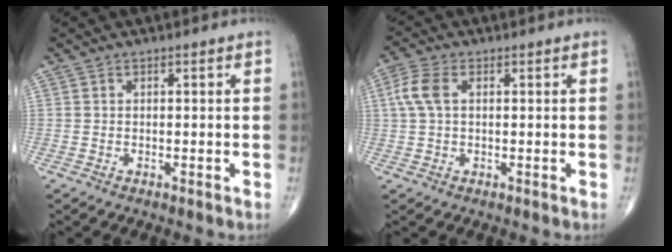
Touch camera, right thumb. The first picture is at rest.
{"total": 5.1, "force": [1.0, 2.9, 4.1], "torque": [-0.108, 0.015, 0.018]}